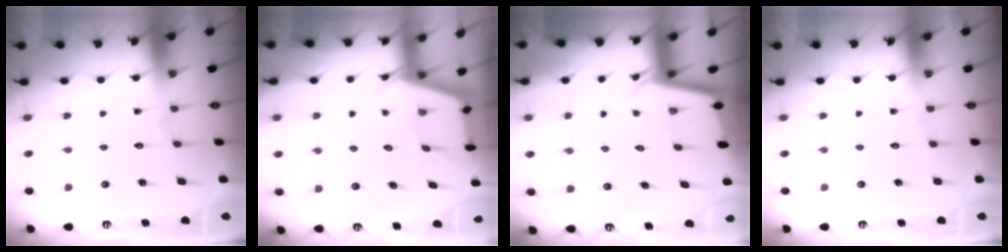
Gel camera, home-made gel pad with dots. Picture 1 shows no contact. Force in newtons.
{"total": 2.7, "press": 2.7, "slide": 0.3}
{"total": 2.3, "press": 2.3, "slide": 0.1}
{"total": 0.0}